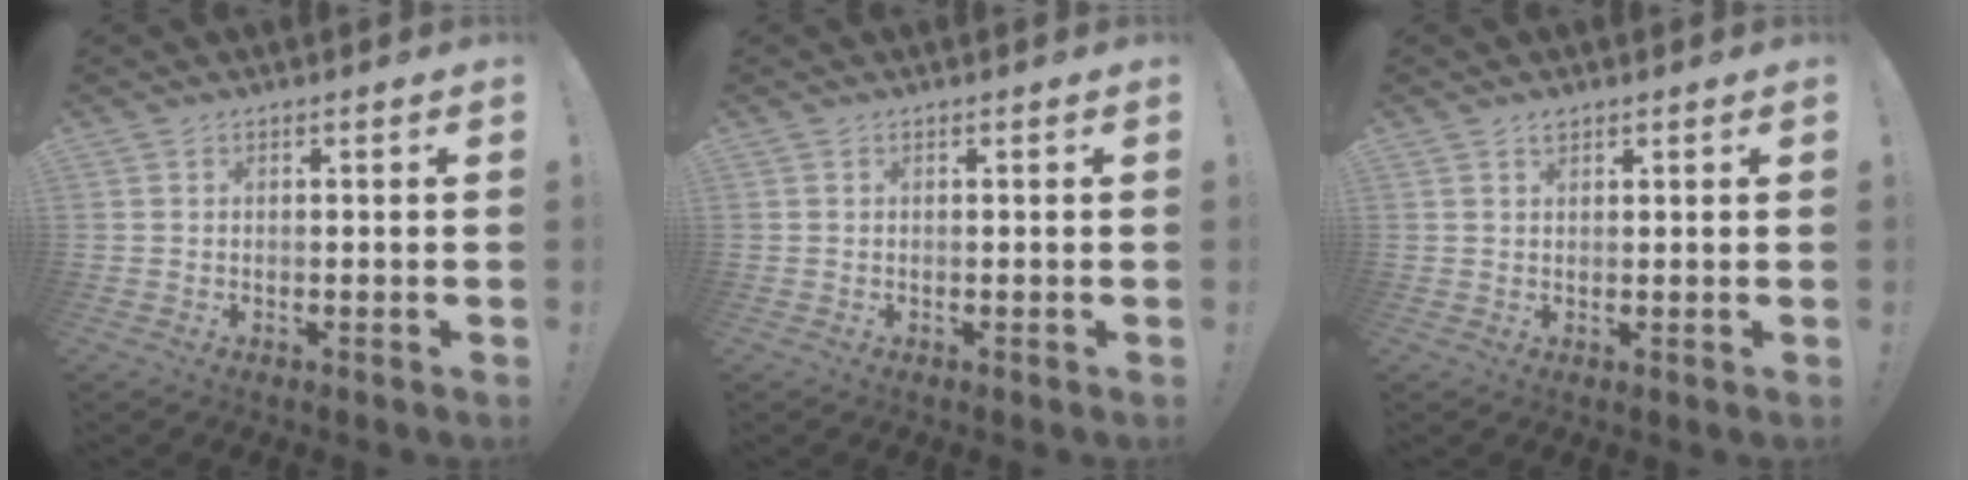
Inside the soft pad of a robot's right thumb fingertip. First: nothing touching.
{"total": 0.0}
{"total": 1.2, "force": [0.9, 0.7, 0.3], "torque": [-0.003, -0.002, 0.017]}